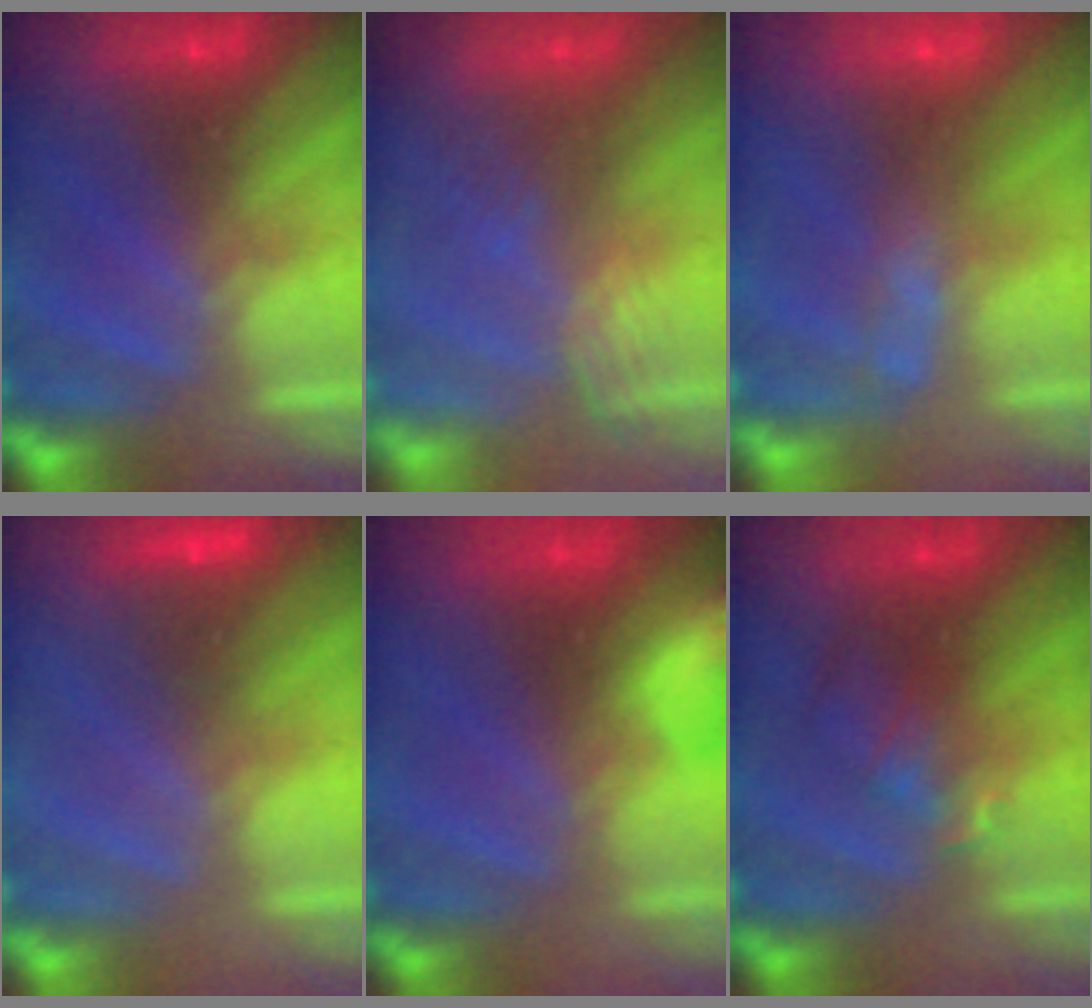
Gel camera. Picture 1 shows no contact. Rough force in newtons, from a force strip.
{"total": 2.5}
{"total": 2.6}
{"total": 2.0}
{"total": 5.9}
{"total": 2.4}